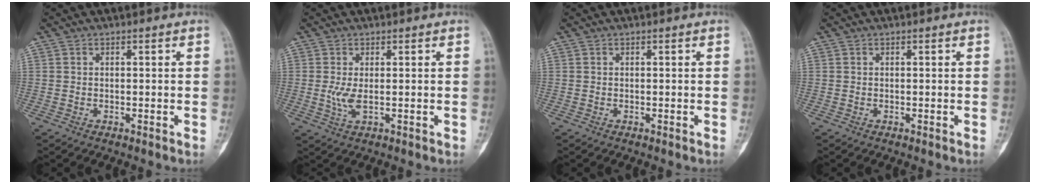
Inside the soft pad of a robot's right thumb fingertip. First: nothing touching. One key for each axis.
{"total": 3.0, "fx": 0.0, "fy": 1.0, "fz": 2.8, "tx": -0.070, "ty": -0.010, "tz": 0.002}
{"total": 0.0}
{"total": 0.0}